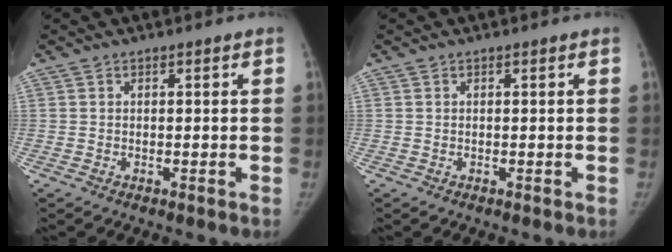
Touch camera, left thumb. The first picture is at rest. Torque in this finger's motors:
{"motor_torque": [0.03, 0.03, -0.01, 0.01, 0.00]}